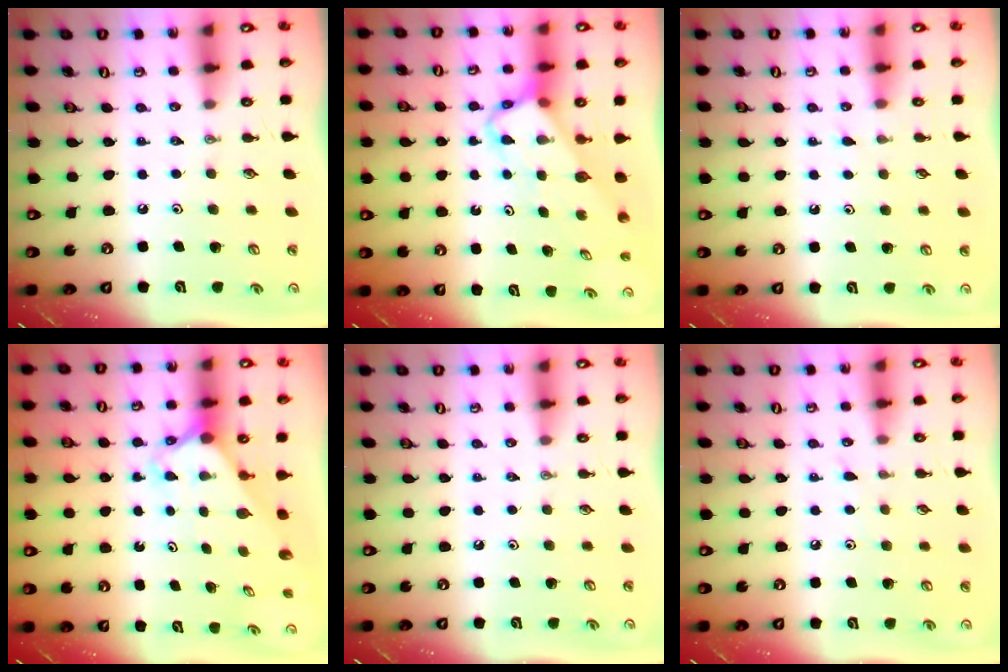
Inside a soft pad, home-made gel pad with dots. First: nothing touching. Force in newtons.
{"total": 3.9, "press": 3.9, "slide": 0.2}
{"total": 2.8, "press": 2.7, "slide": 0.3}
{"total": 2.3, "press": 2.3, "slide": 0.2}
{"total": 0.0}
{"total": 3.7, "press": 3.7, "slide": 0.4}